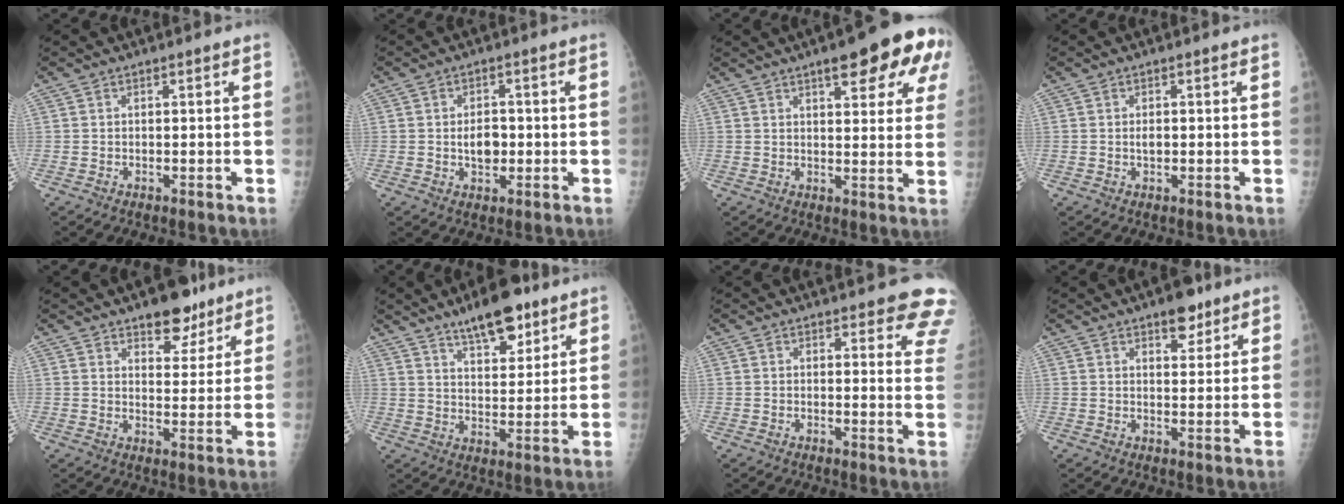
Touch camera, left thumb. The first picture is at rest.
{"total": 4.3, "force": [-0.4, 2.9, 3.2], "torque": [-0.035, 0.003, -0.004]}
{"total": 15.6, "force": [7.9, 4.6, 12.6], "torque": [-0.139, -0.017, 0.094]}
{"total": 1.2, "force": [0.0, 0.7, 1.0], "torque": [-0.014, 0.000, 0.000]}
{"total": 8.7, "force": [6.1, 4.3, 4.3], "torque": [-0.023, -0.034, 0.089]}
{"total": 11.8, "force": [8.1, 4.5, 7.3], "torque": [-0.085, -0.043, 0.130]}
{"total": 9.5, "force": [8.1, 3.0, 3.9], "torque": [0.003, -0.042, 0.063]}
{"total": 5.6, "force": [3.7, 2.6, 3.2], "torque": [-0.021, -0.019, 0.051]}